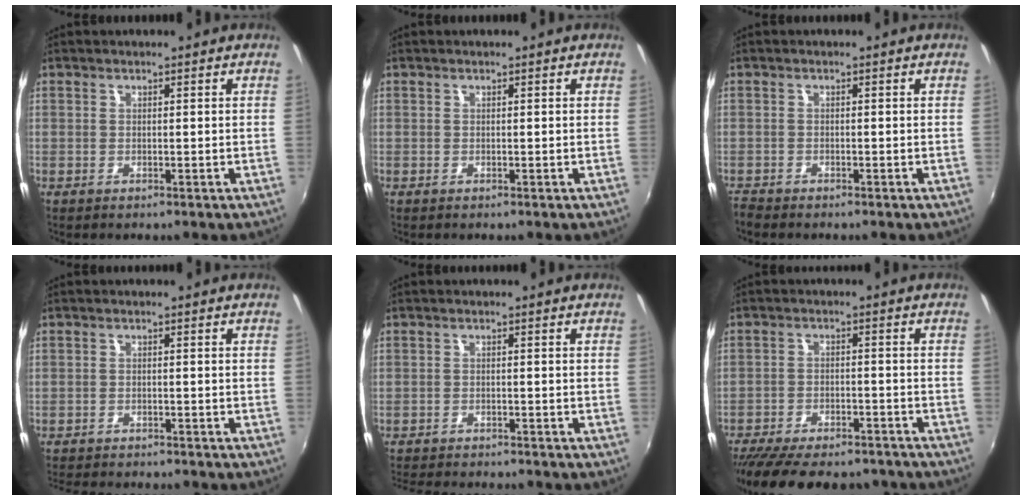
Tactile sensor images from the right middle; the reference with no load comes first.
{"total": 0.0}
{"total": 2.2, "force": [-2.1, 0.5, 0.4], "torque": [-0.018, -0.011, -0.045]}
{"total": 7.9, "force": [-7.3, 1.4, 2.6], "torque": [-0.068, -0.017, -0.112]}
{"total": 8.6, "force": [-8.0, 1.4, 2.9], "torque": [-0.076, -0.017, -0.125]}
{"total": 19.0, "force": [-15.9, 6.1, 8.5], "torque": [-0.178, -0.027, -0.224]}